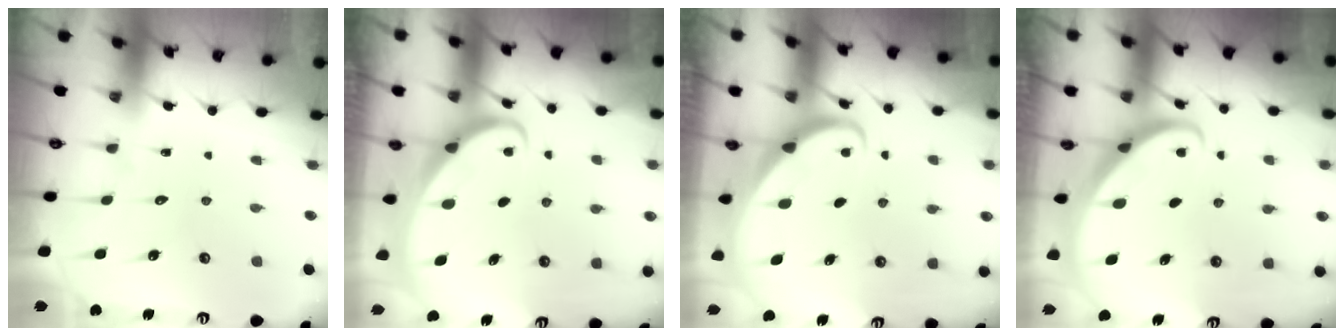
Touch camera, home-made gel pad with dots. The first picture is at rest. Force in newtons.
{"total": 2.0, "press": 2.0, "slide": 0.1}
{"total": 2.5, "press": 2.5, "slide": 0.2}
{"total": 2.7, "press": 2.7, "slide": 0.2}